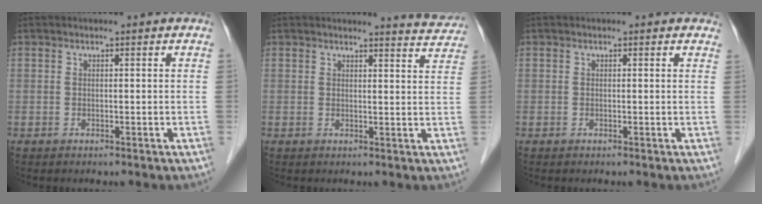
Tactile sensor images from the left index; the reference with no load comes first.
{"total": 5.3, "force": [5.3, 0.0, 0.1], "torque": [-0.006, -0.025, 0.044]}
{"total": 0.9, "force": [0.7, 0.4, 0.2], "torque": [-0.003, -0.001, -0.004]}